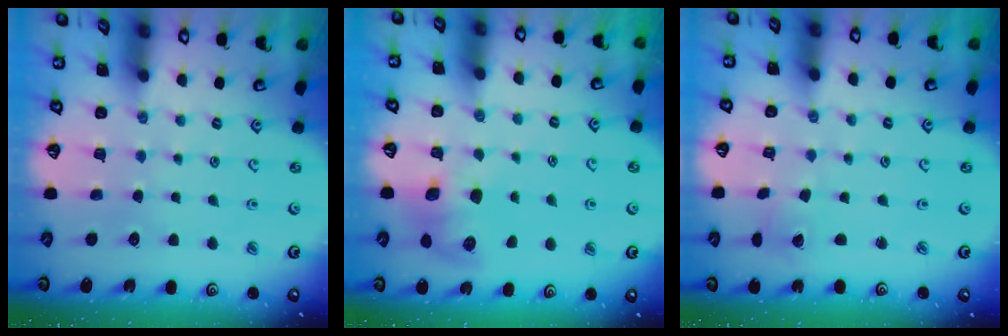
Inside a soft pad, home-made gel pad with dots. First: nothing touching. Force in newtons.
{"total": 7.5, "press": 7.5, "slide": 0.4}
{"total": 2.6, "press": 2.6, "slide": 0.3}